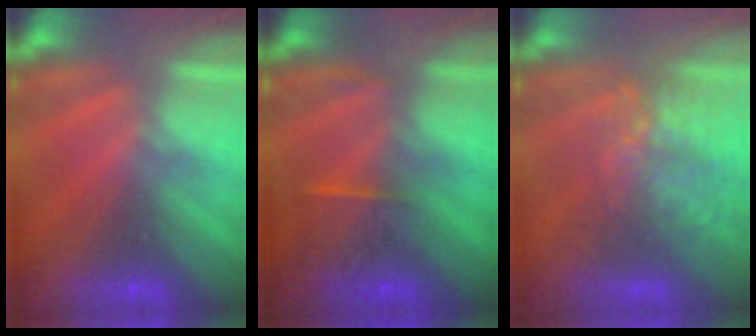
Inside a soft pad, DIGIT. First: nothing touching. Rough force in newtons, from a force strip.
{"total": 7.3}
{"total": 3.5}